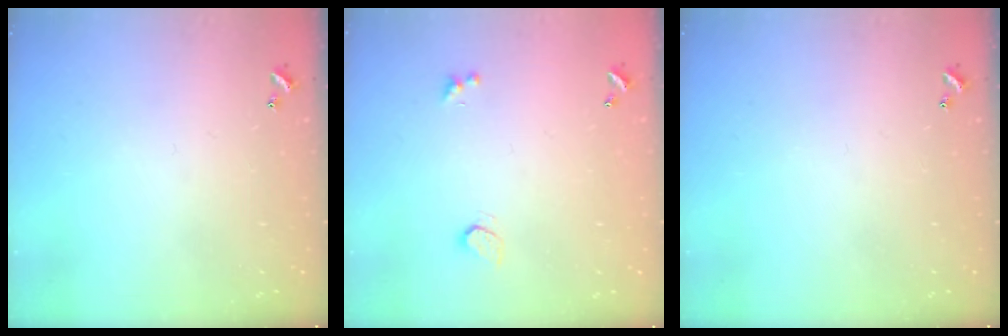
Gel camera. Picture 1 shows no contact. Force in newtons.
{"total": 0.9, "press": 0.8, "slide": 0.4}
{"total": 0.0}